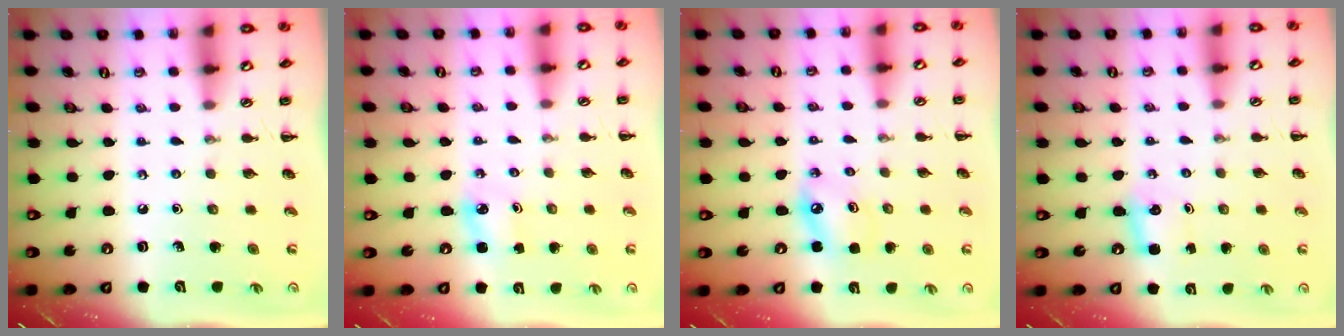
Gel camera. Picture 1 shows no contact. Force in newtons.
{"total": 2.6, "press": 2.6, "slide": 0.4}
{"total": 5.4, "press": 5.3, "slide": 1.2}
{"total": 3.5, "press": 3.3, "slide": 0.9}